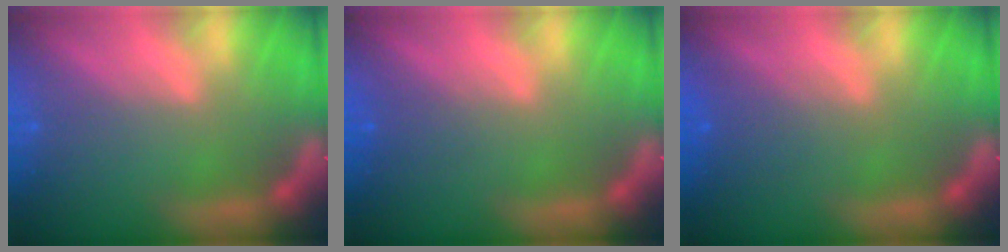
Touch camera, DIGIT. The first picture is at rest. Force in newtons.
{"total": 1.4}
{"total": 2.5}